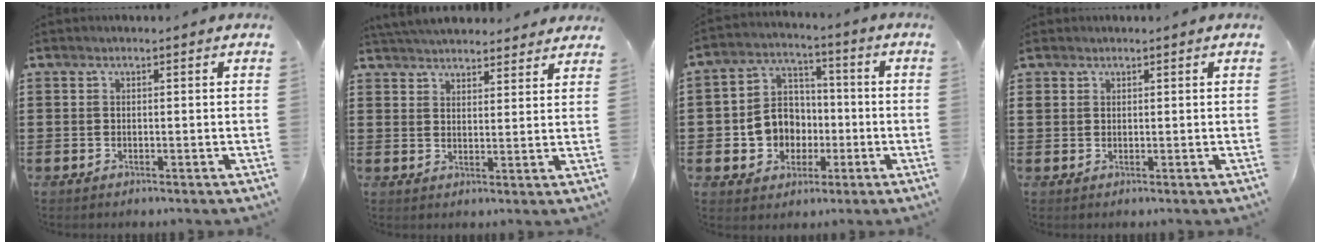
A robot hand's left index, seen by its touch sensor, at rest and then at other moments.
{"total": 4.9, "force": [4.8, 0.6, 0.9], "torque": [-0.031, -0.014, 0.089]}
{"total": 7.9, "force": [-1.5, 7.3, 2.5], "torque": [-0.075, 0.011, -0.027]}
{"total": 1.5, "force": [1.2, 0.8, 0.1], "torque": [-0.007, 0.004, 0.025]}